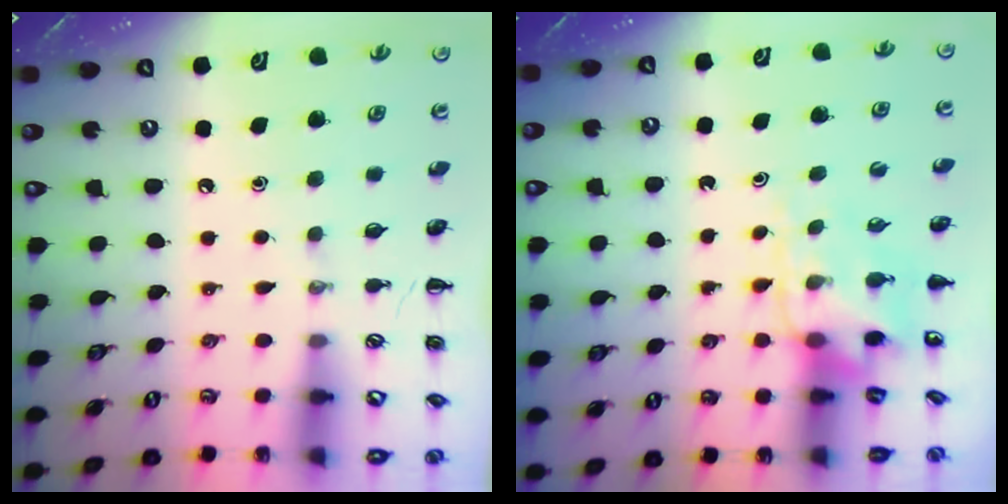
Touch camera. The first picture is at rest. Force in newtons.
{"total": 4.6, "press": 4.6, "slide": 0.5}